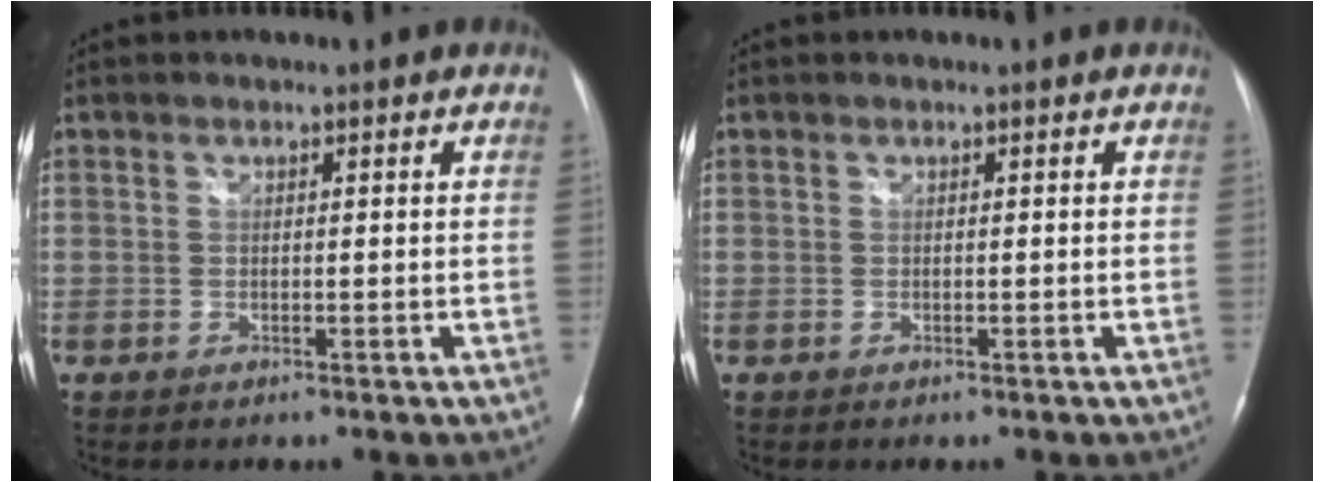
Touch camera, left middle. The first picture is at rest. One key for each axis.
{"total": 0.0}